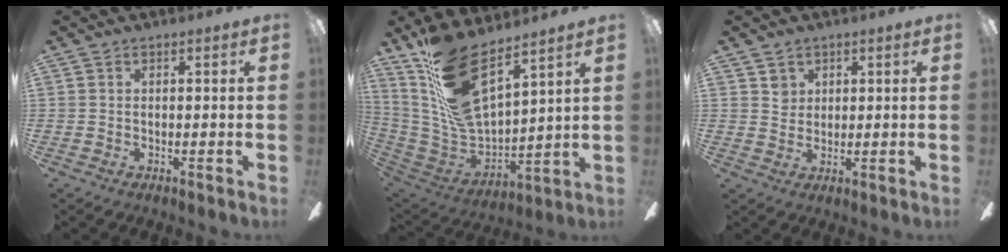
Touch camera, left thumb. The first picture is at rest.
{"total": 17.8, "force": [11.8, 6.6, 11.5], "torque": [-0.243, -0.089, 0.213]}
{"total": 3.0, "force": [1.6, 2.4, 0.4], "torque": [0.002, -0.002, 0.028]}